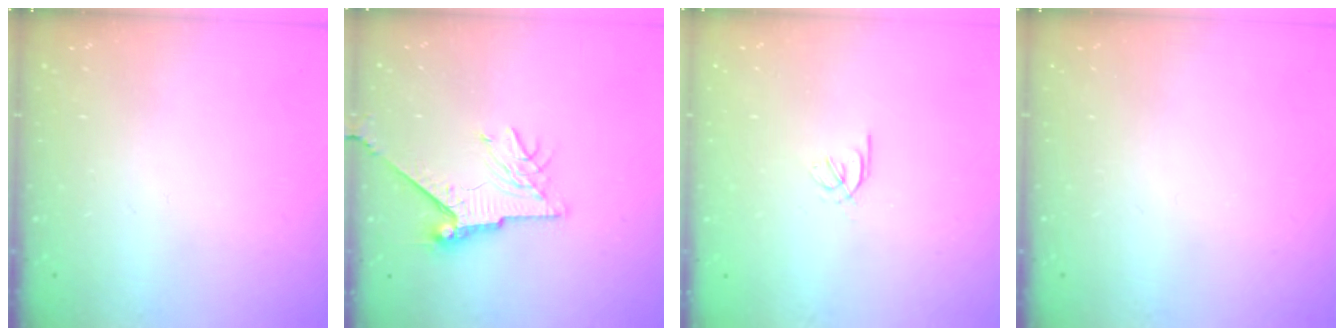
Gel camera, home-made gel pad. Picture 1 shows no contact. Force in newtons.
{"total": 7.6, "press": 7.6, "slide": 1.0}
{"total": 1.5, "press": 1.4, "slide": 0.5}
{"total": 0.0}